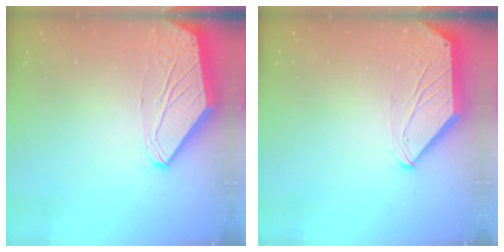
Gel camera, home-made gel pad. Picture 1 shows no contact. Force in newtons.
{"total": 0.0}